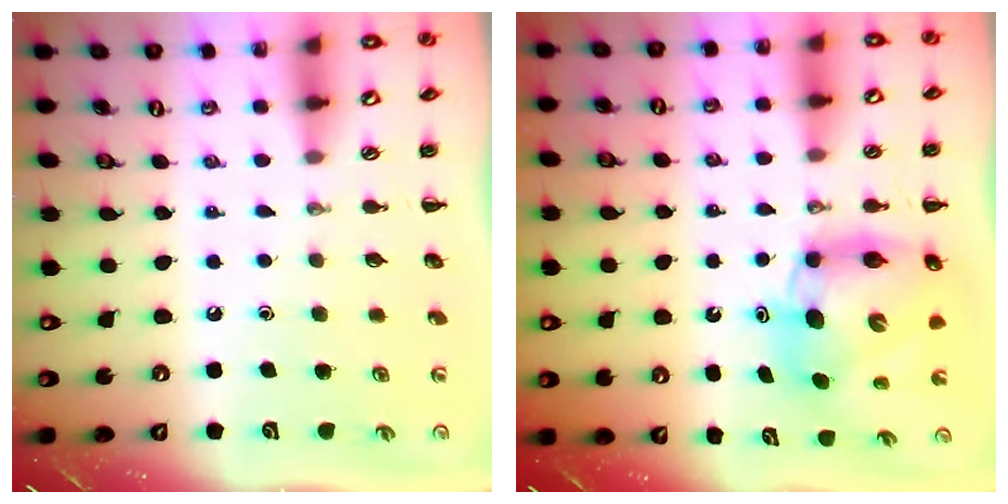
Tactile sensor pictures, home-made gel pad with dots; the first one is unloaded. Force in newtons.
{"total": 9.7, "press": 9.2, "slide": 2.9}